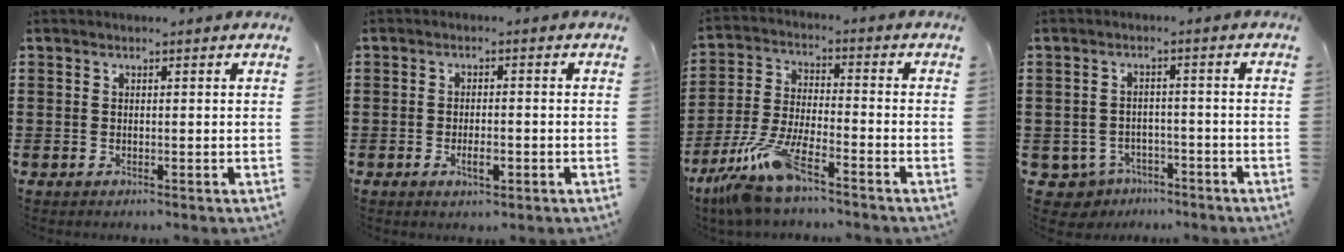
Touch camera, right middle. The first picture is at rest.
{"total": 2.8, "force": [-1.1, 1.0, 2.4], "torque": [-0.042, 0.003, -0.021]}
{"total": 10.5, "force": [-8.3, 1.3, 6.3], "torque": [-0.144, 0.000, -0.166]}
{"total": 3.3, "force": [-2.9, 1.5, 0.1], "torque": [-0.028, -0.002, -0.066]}